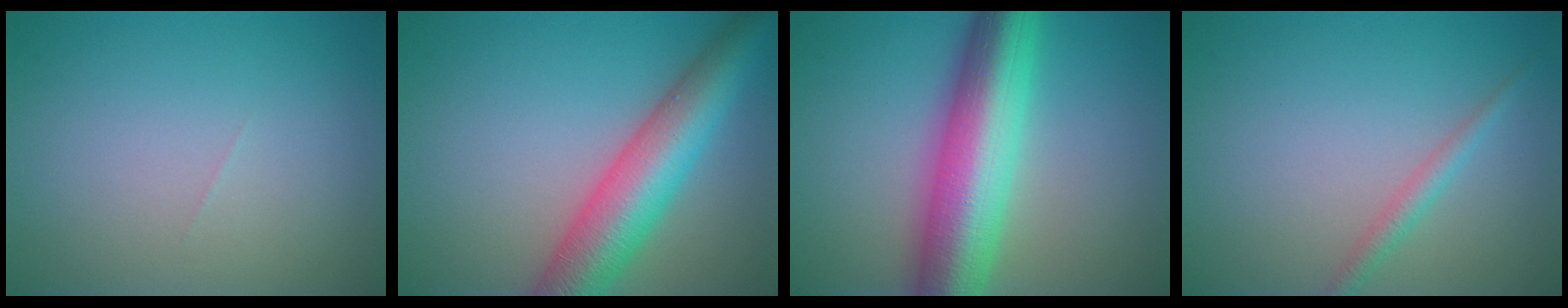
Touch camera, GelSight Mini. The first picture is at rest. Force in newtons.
{"total": 8.5, "press": 8.5, "slide": 0.2}
{"total": 11.0, "press": 11.0, "slide": 0.3}
{"total": 1.6, "press": 1.6, "slide": 0.0}